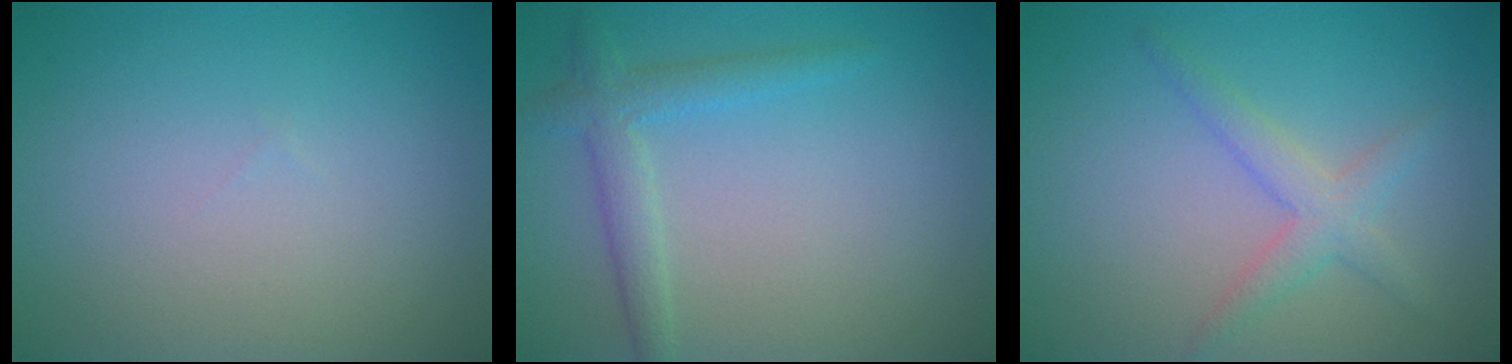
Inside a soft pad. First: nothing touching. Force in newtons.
{"total": 2.6, "press": 2.6, "slide": 0.1}
{"total": 1.9, "press": 1.9, "slide": 0.1}